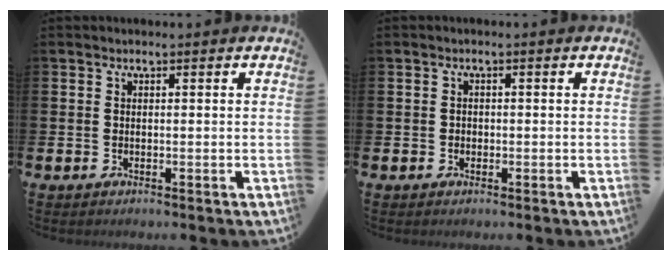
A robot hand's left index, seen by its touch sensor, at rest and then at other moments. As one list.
[{"total": 0.7, "force": [-0.2, 0.6, 0.2], "torque": [-0.003, 0.005, -0.006]}]